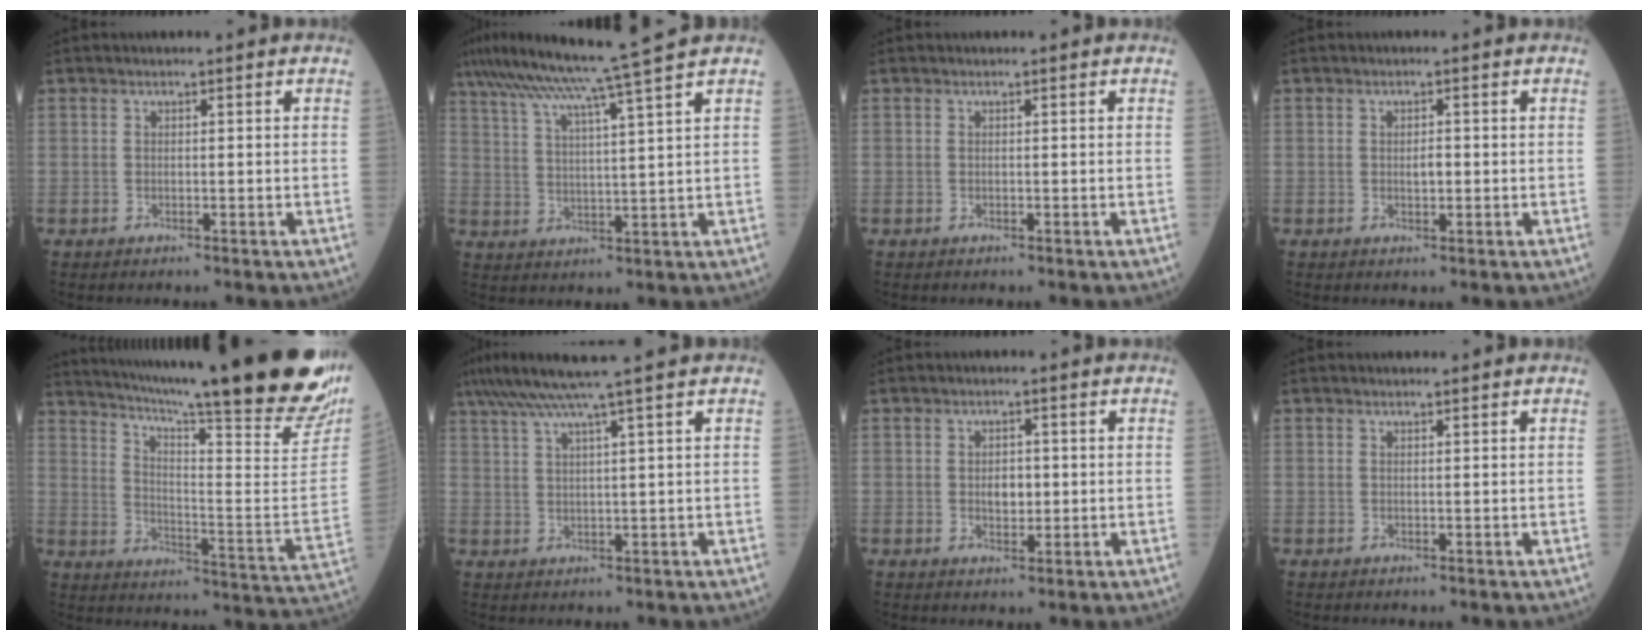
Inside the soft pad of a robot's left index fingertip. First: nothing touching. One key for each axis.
{"total": 14.1, "fx": 11.1, "fy": -2.6, "fz": 8.3, "tx": -0.141, "ty": -0.004, "tz": 0.170}
{"total": 0.0}
{"total": 1.6, "fx": 0.0, "fy": 0.6, "fz": 1.4, "tx": -0.024, "ty": 0.001, "tz": 0.001}
{"total": 33.5, "fx": 25.9, "fy": 2.1, "fz": 21.1, "tx": -0.267, "ty": -0.074, "tz": 0.342}
{"total": 9.0, "fx": 6.8, "fy": -2.0, "fz": 5.5, "tx": -0.091, "ty": 0.025, "tz": 0.109}
{"total": 2.8, "fx": 0.1, "fy": 1.7, "fz": 2.2, "tx": -0.037, "ty": 0.001, "tz": 0.003}
{"total": 0.5, "fx": 0.4, "fy": 0.0, "fz": 0.2, "tx": -0.008, "ty": 0.000, "tz": 0.007}